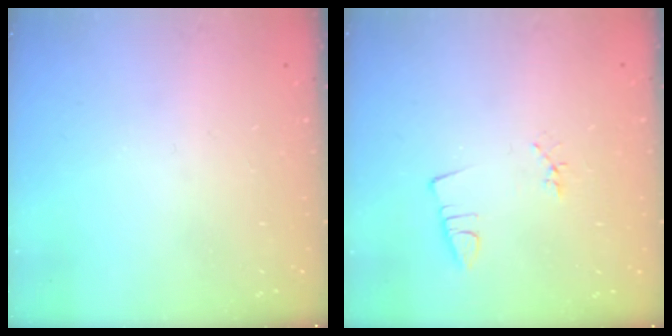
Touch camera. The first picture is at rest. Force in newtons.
{"total": 1.9, "press": 1.3, "slide": 1.3}